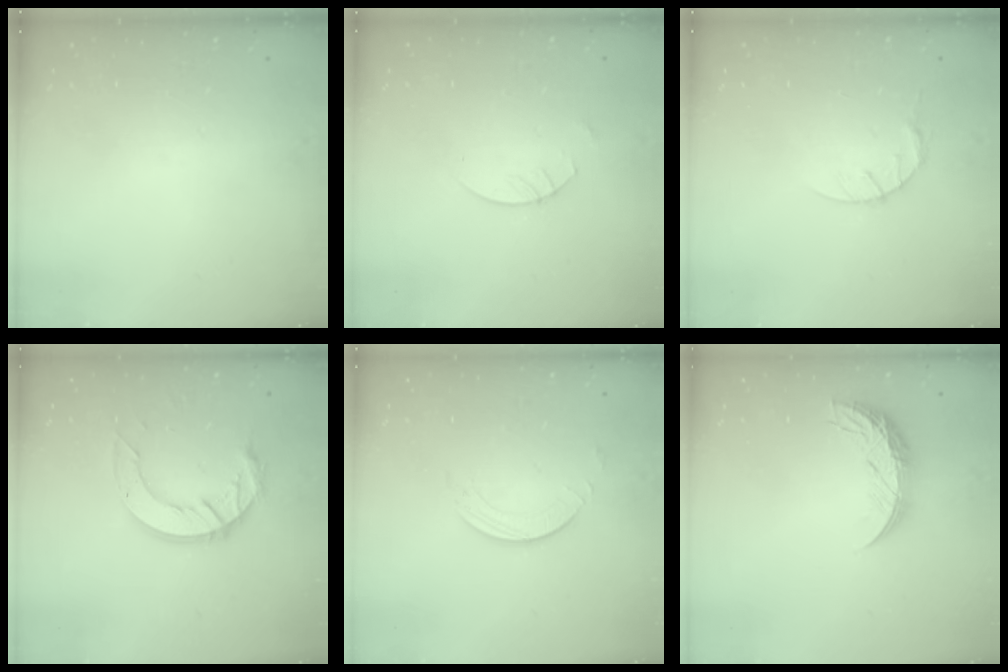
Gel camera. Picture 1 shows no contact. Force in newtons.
{"total": 2.4, "press": 2.4, "slide": 0.1}
{"total": 4.6, "press": 4.6, "slide": 0.6}
{"total": 12.3, "press": 12.2, "slide": 1.2}
{"total": 1.7, "press": 1.7, "slide": 0.2}
{"total": 9.3, "press": 9.3, "slide": 0.7}